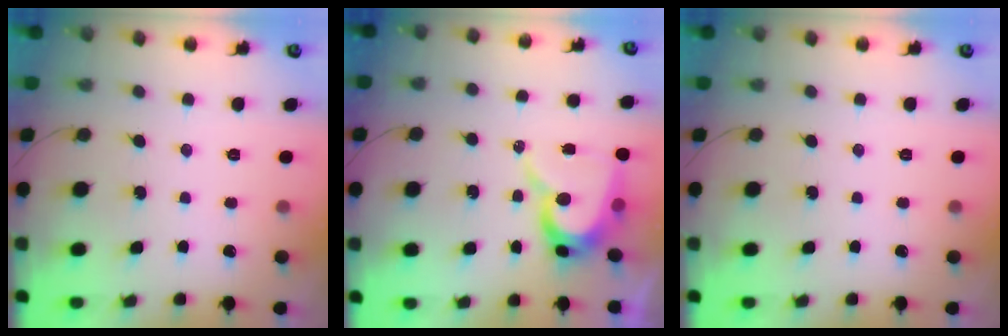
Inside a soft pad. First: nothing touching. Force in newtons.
{"total": 12.8, "press": 12.7, "slide": 1.2}
{"total": 0.0}